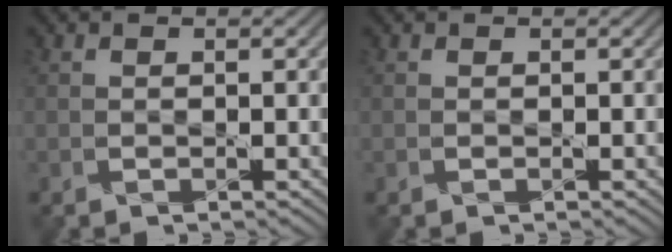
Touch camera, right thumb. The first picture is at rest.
{"total": 0.0}